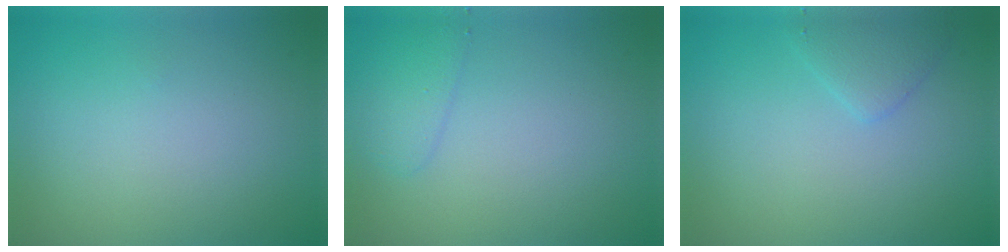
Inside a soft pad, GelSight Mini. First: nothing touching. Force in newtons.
{"total": 1.7, "press": 1.7, "slide": 0.1}
{"total": 1.7, "press": 1.7, "slide": 0.1}